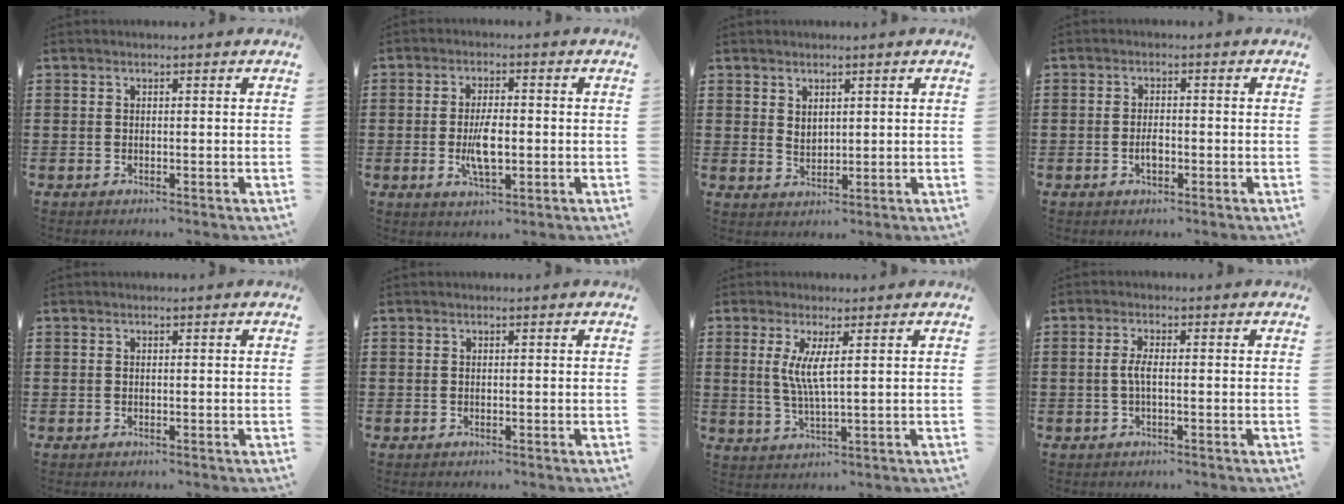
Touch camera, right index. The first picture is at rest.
{"total": 5.7, "force": [-0.9, 2.1, 5.2], "torque": [-0.104, -0.002, -0.018]}
{"total": 2.0, "force": [1.6, 1.1, 0.6], "torque": [-0.014, 0.002, 0.031]}
{"total": 2.2, "force": [-0.8, 1.0, 1.8], "torque": [-0.036, 0.003, -0.014]}
{"total": 0.0}
{"total": 0.0}
{"total": 5.0, "force": [1.2, 0.5, 4.8], "torque": [-0.097, -0.006, 0.019]}
{"total": 2.4, "force": [-0.5, 0.4, 2.3], "torque": [-0.060, -0.006, -0.014]}